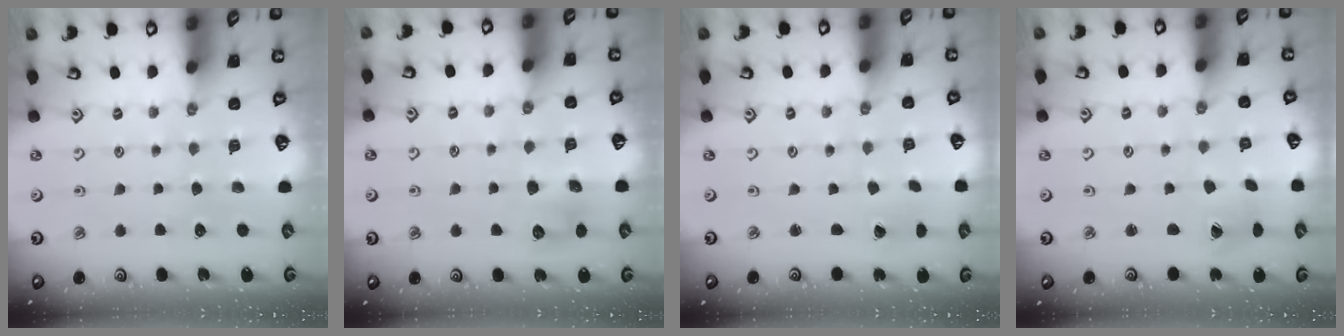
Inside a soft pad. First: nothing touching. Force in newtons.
{"total": 6.6, "press": 6.6, "slide": 0.8}
{"total": 0.9, "press": 0.9, "slide": 0.1}
{"total": 2.9, "press": 2.9, "slide": 0.4}